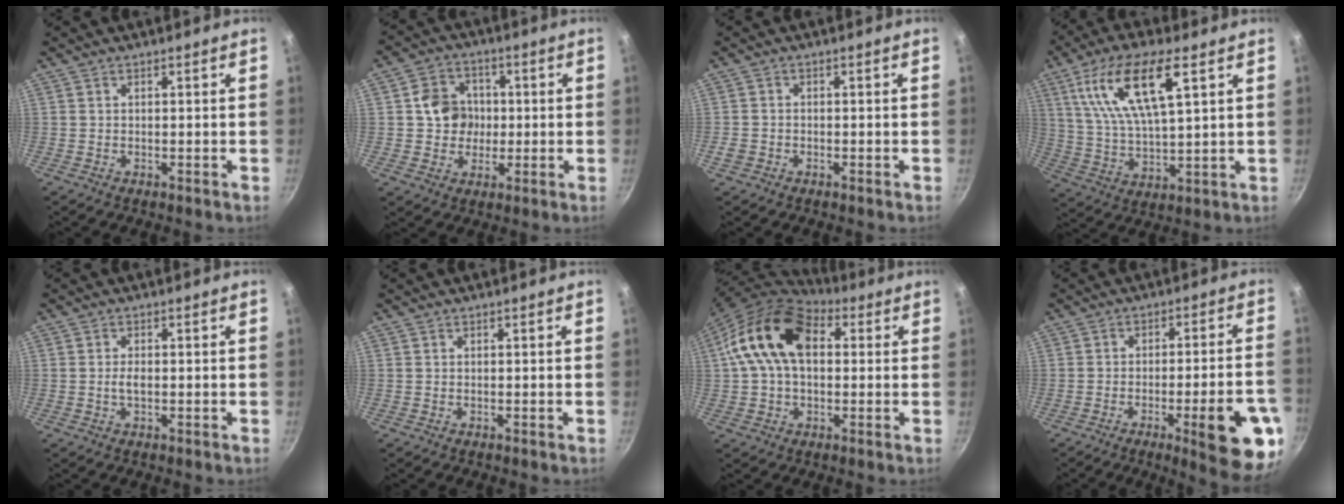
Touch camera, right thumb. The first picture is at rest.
{"total": 8.5, "force": [0.6, 7.6, 3.7], "torque": [-0.031, 0.010, 0.005]}
{"total": 2.1, "force": [-1.0, 1.7, 0.9], "torque": [-0.018, 0.007, -0.016]}
{"total": 16.5, "force": [6.9, 5.5, 13.9], "torque": [-0.262, -0.014, 0.134]}
{"total": 1.9, "force": [-0.2, 0.9, 1.7], "torque": [-0.031, 0.004, -0.005]}
{"total": 0.0}
{"total": 16.4, "force": [2.9, 10.7, 12.0], "torque": [-0.193, 0.028, 0.032]}
{"total": 16.0, "force": [-6.2, 3.2, 14.4], "torque": [-0.163, 0.024, -0.079]}